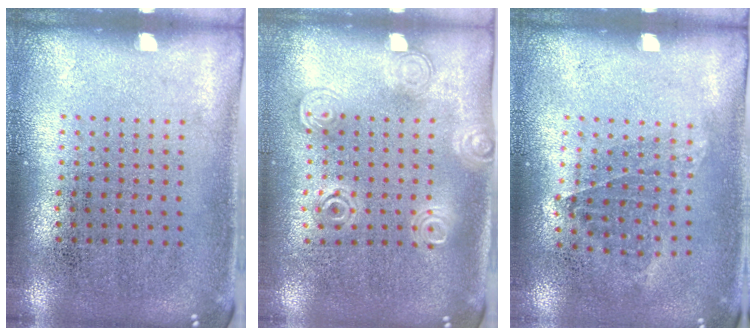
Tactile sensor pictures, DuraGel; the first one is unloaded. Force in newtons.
{"total": 1.4, "press": 1.3, "slide": 0.4}
{"total": 1.0, "press": 0.8, "slide": 0.6}